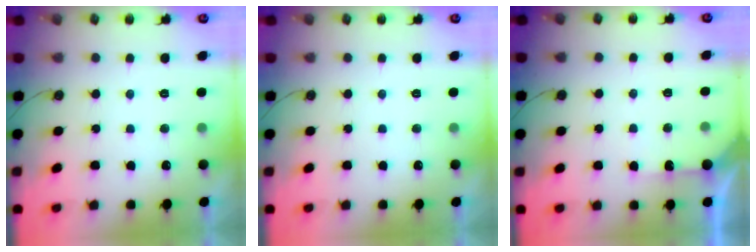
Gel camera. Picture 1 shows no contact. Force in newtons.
{"total": 0.0}
{"total": 6.6, "press": 6.6, "slide": 0.3}